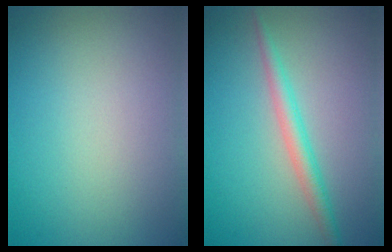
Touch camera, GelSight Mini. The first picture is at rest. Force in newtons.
{"total": 2.3, "press": 2.3, "slide": 0.1}